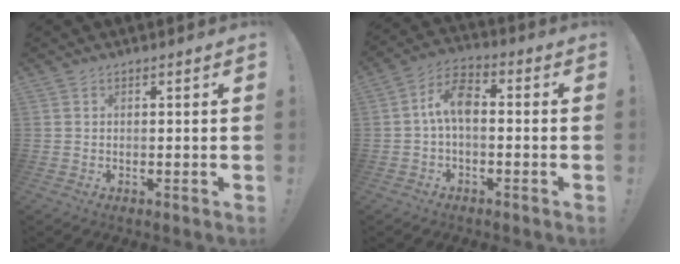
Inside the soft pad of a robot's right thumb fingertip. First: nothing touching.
{"total": 8.9, "force": [-0.1, 4.6, 7.6], "torque": [-0.139, 0.011, 0.000]}